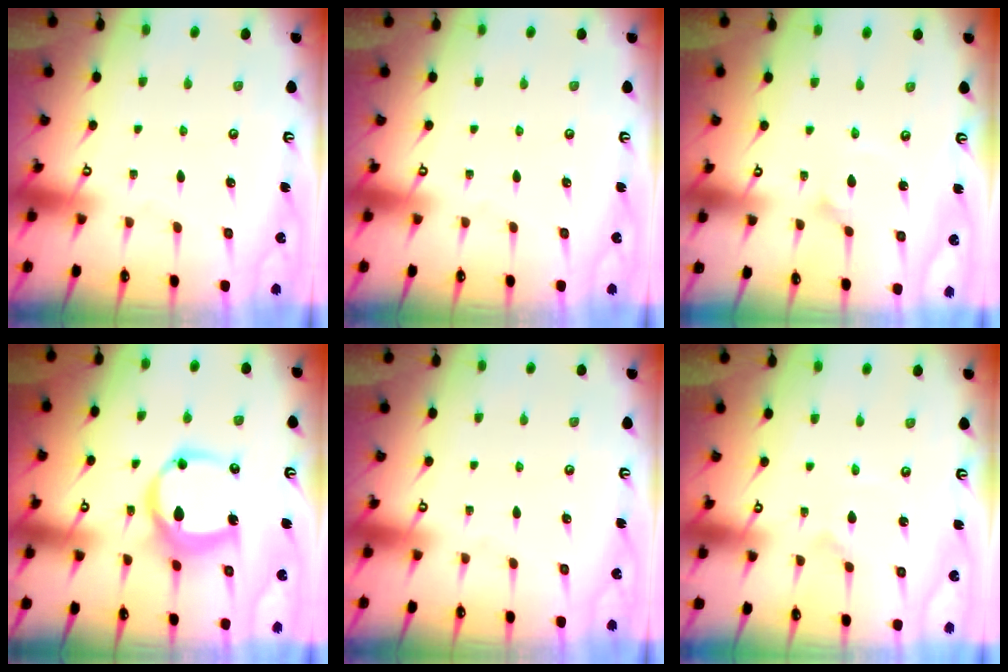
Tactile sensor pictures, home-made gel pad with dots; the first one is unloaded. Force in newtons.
{"total": 0.0}
{"total": 1.0, "press": 1.0, "slide": 0.0}
{"total": 11.2, "press": 11.2, "slide": 0.5}
{"total": 0.0}
{"total": 0.8, "press": 0.8, "slide": 0.1}